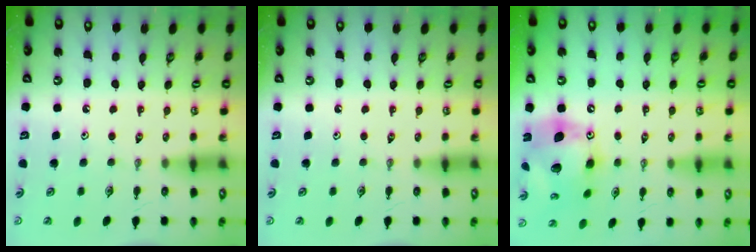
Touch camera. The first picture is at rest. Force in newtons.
{"total": 0.0}
{"total": 16.6, "press": 16.5, "slide": 1.8}